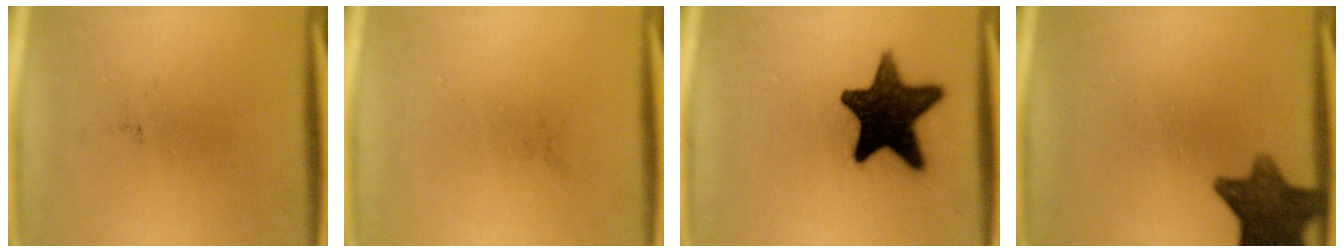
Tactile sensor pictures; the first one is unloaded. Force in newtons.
{"total": 0.0}
{"total": 15.8}
{"total": 10.6}